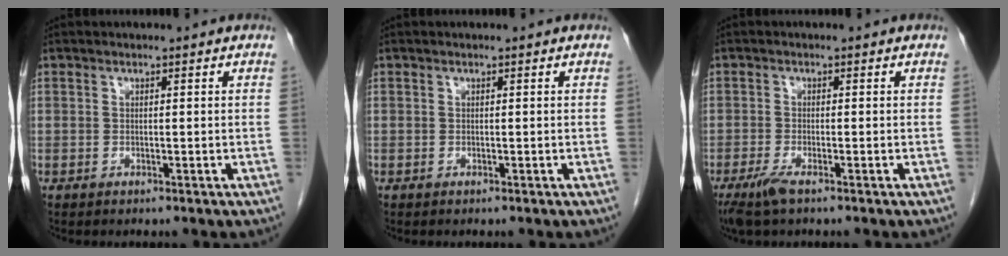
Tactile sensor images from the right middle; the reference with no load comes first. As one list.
[{"total": 0.0}, {"total": 3.1, "force": [-2.1, 0.4, 2.3], "torque": [-0.052, -0.008, -0.042]}]